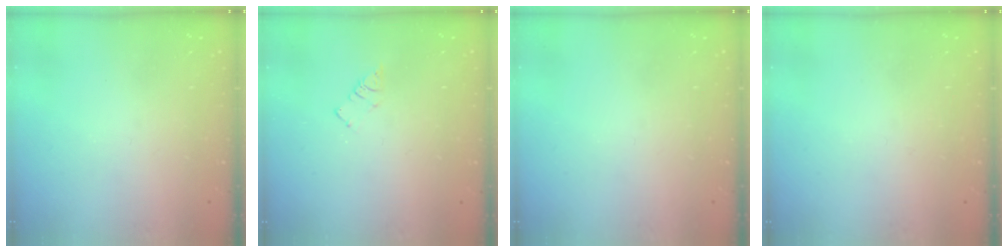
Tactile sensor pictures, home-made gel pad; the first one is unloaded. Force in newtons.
{"total": 2.6, "press": 2.6, "slide": 0.3}
{"total": 0.0}
{"total": 2.8, "press": 2.8, "slide": 0.4}